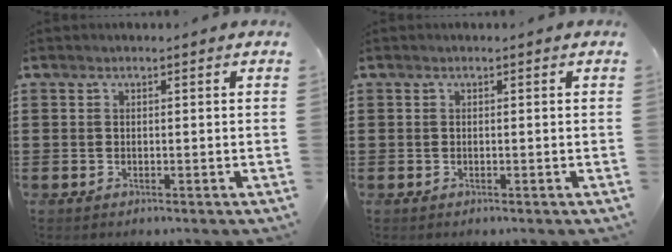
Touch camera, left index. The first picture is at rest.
{"total": 0.0}